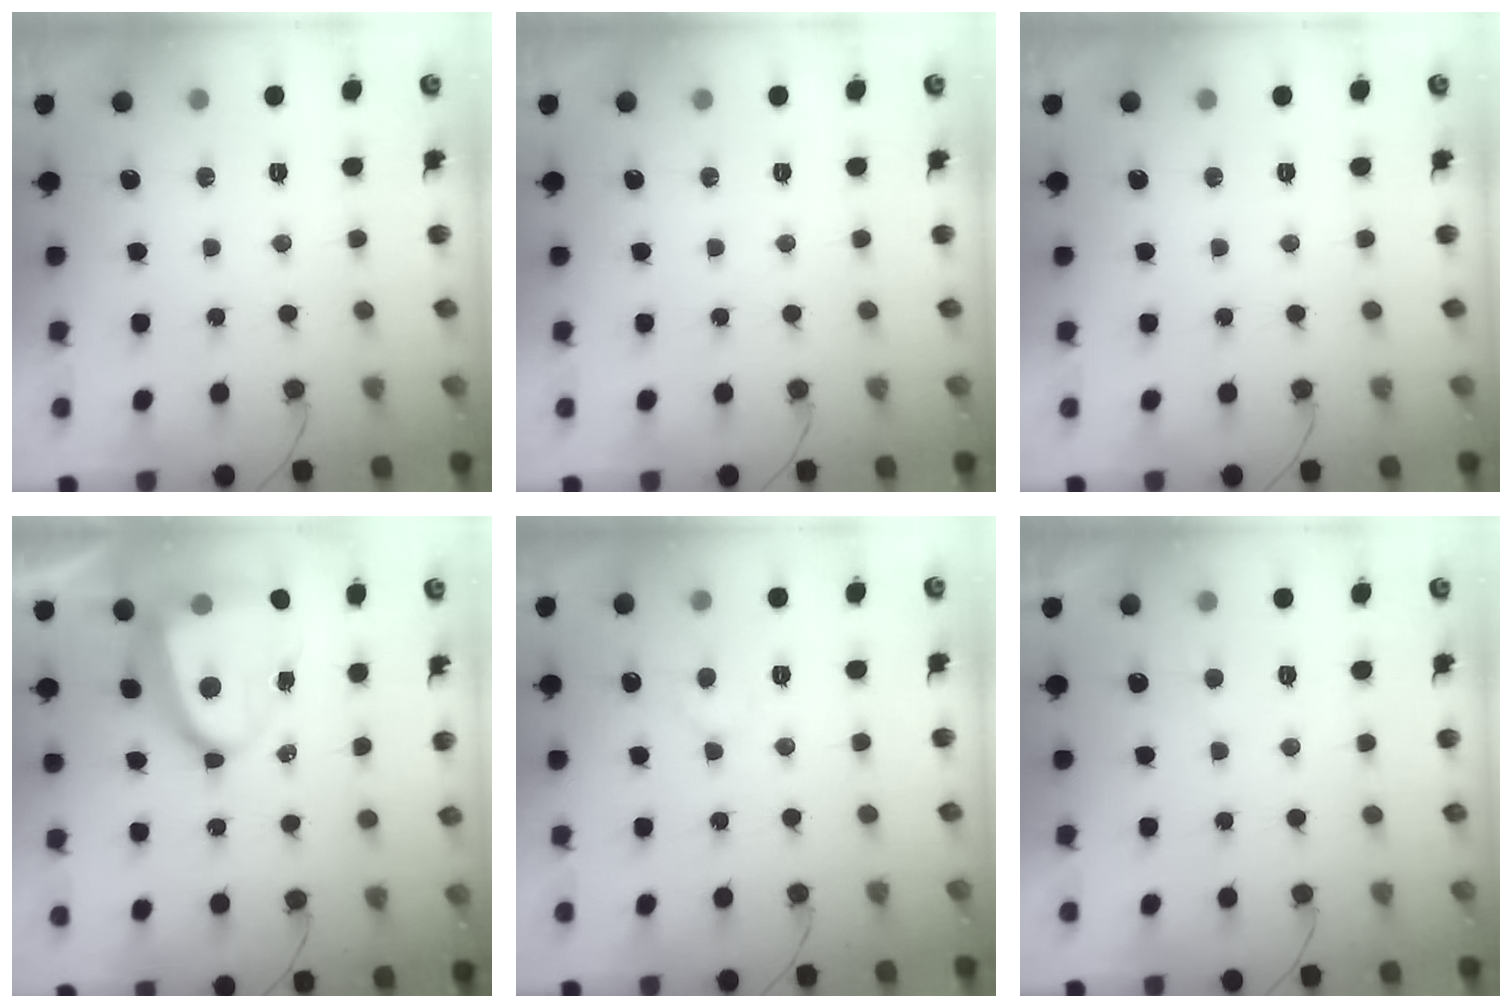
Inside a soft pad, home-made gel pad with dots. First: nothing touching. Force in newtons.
{"total": 0.0}
{"total": 0.0}
{"total": 14.8, "press": 14.7, "slide": 1.9}
{"total": 4.2, "press": 4.2, "slide": 0.2}
{"total": 2.8, "press": 2.8, "slide": 0.3}